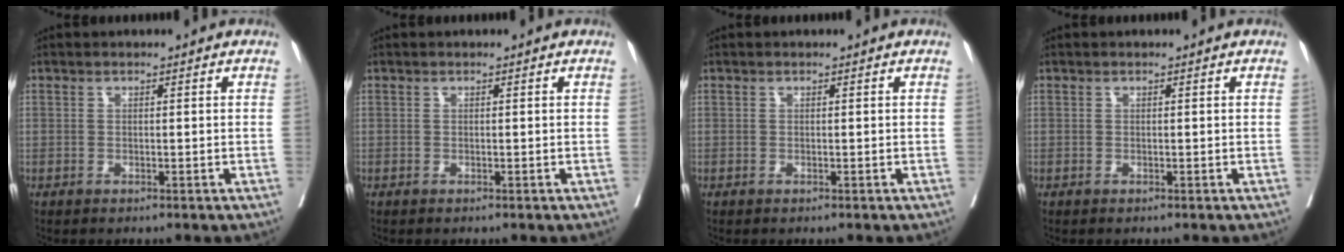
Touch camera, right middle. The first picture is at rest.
{"total": 0.0}
{"total": 0.0}
{"total": 0.0}